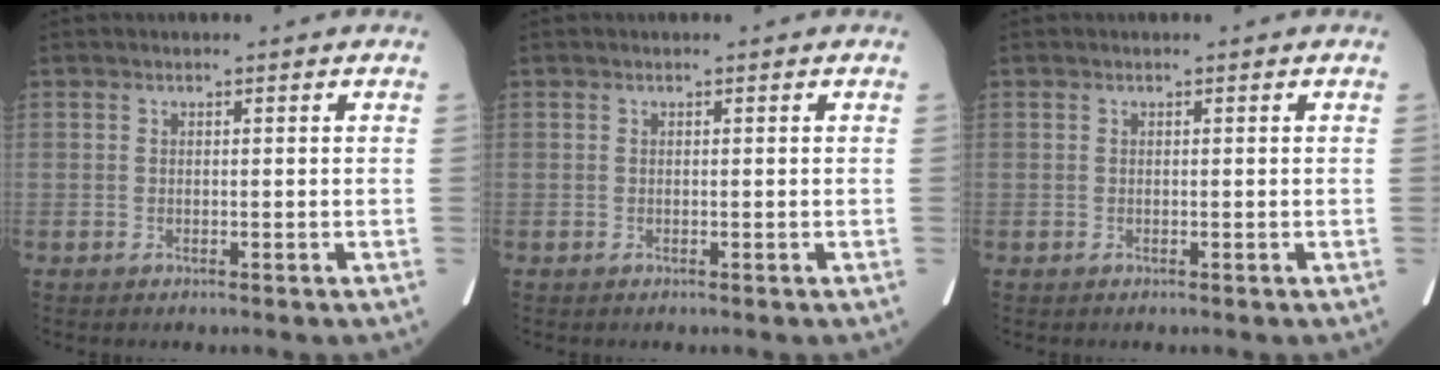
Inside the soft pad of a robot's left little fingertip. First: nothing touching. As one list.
[{"total": 0.0}, {"total": 0.0}]